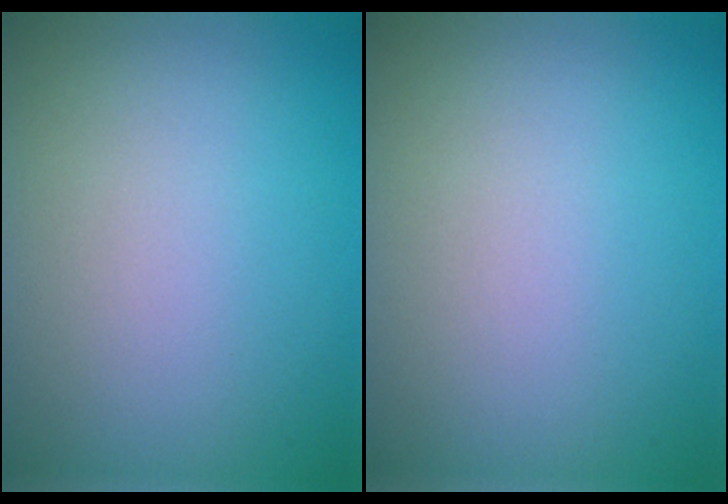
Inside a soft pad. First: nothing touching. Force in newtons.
{"total": 0.0}